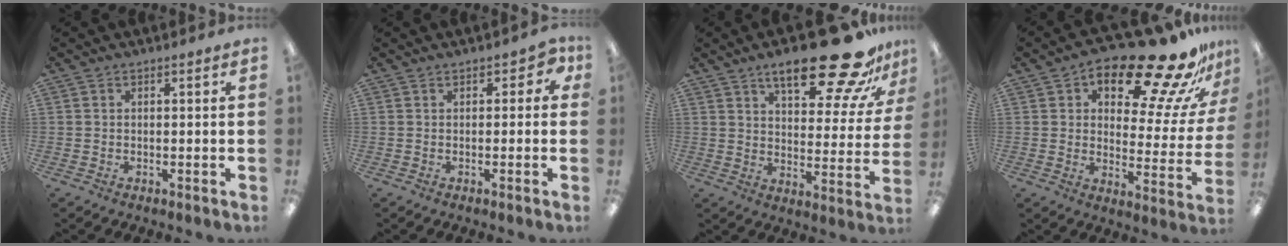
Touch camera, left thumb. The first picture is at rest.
{"total": 2.7, "force": [0.5, 1.9, 1.9], "torque": [-0.020, 0.000, 0.005]}
{"total": 22.1, "force": [14.7, 7.6, 14.7], "torque": [-0.201, -0.089, 0.235]}
{"total": 22.1, "force": [16.4, 7.4, 12.8], "torque": [-0.173, -0.119, 0.261]}